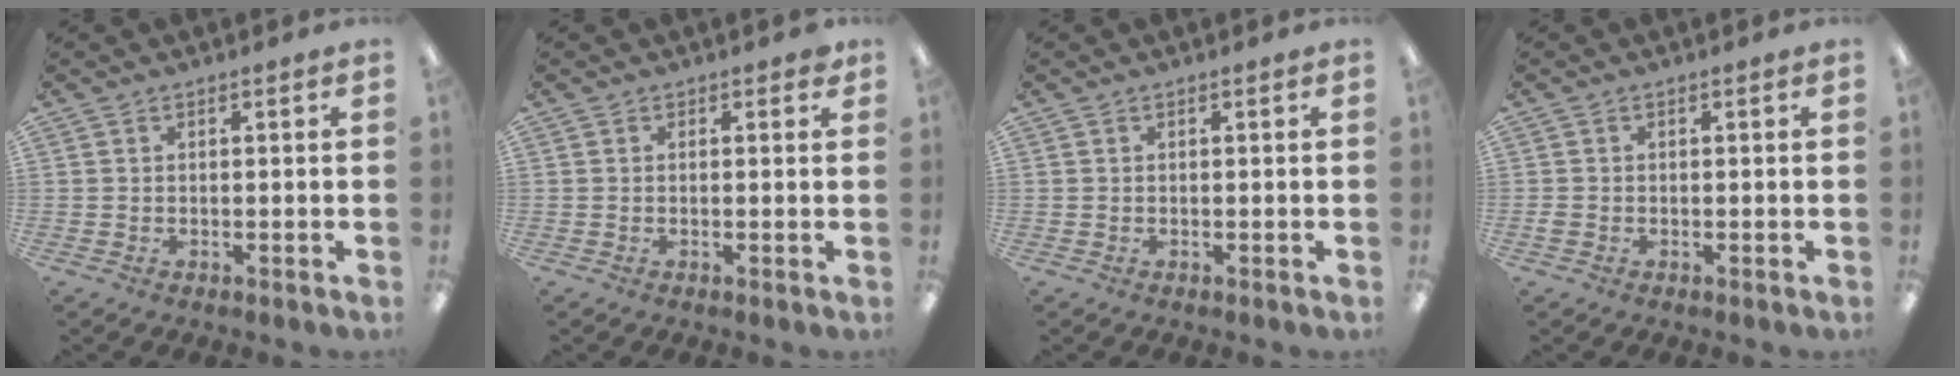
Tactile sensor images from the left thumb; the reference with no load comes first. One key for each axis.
{"total": 1.1, "fx": 0.6, "fy": 0.5, "fz": 0.7, "tx": -0.008, "ty": 0.000, "tz": 0.008}
{"total": 0.0}
{"total": 1.2, "fx": -0.2, "fy": 0.7, "fz": 0.9, "tx": -0.017, "ty": 0.004, "tz": -0.005}